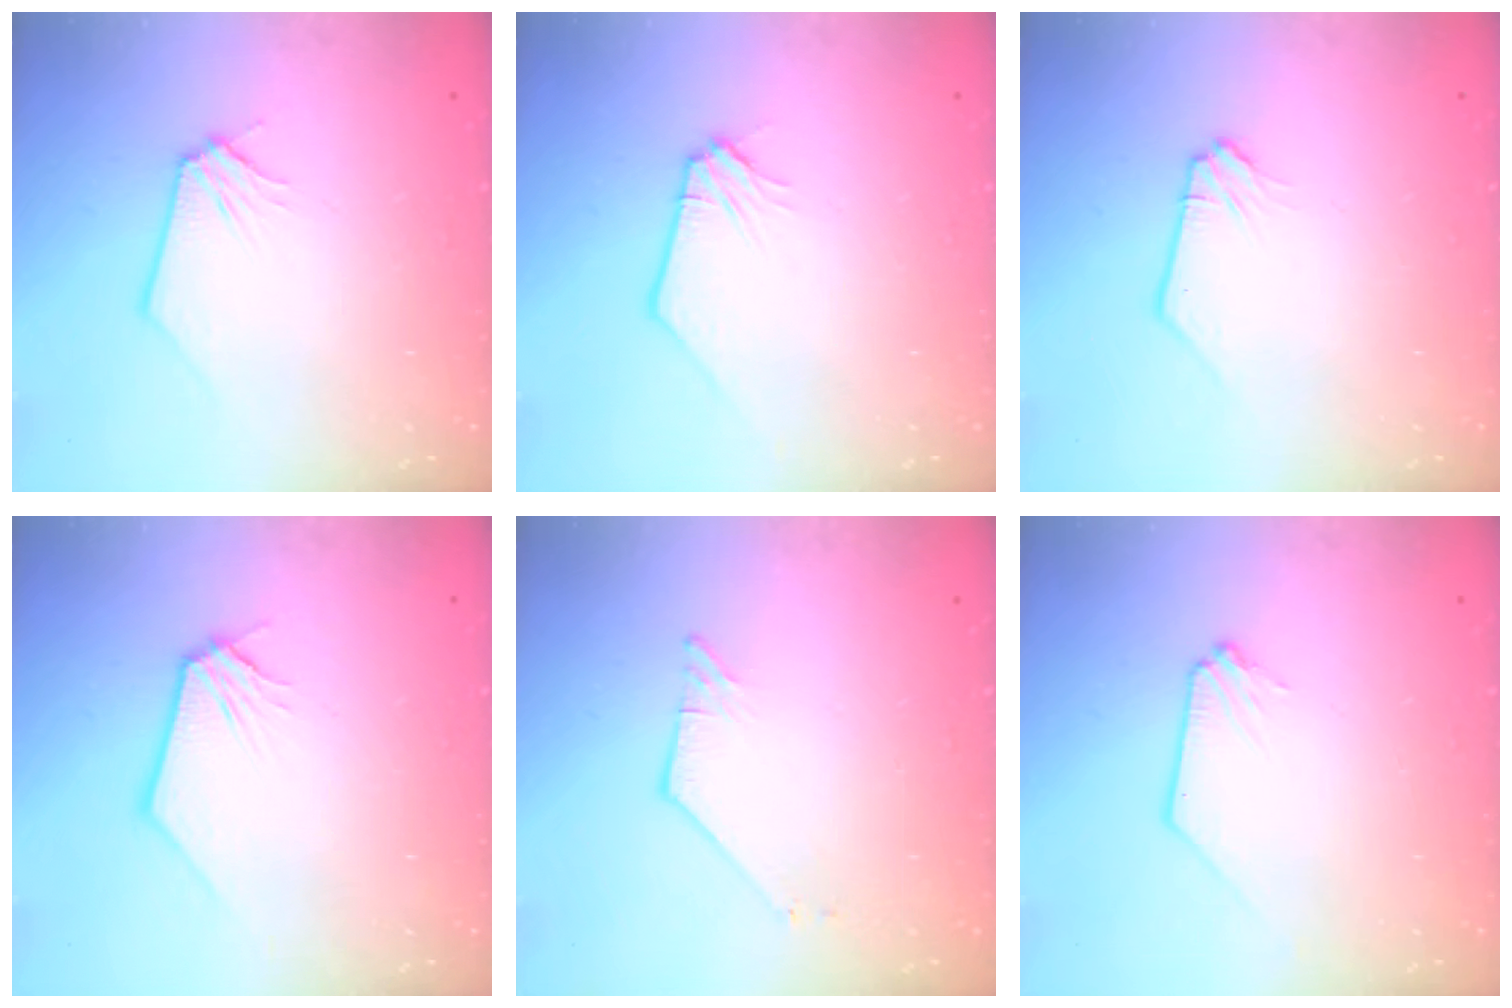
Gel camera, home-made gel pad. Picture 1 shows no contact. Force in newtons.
{"total": 1.2, "press": 1.2, "slide": 0.1}
{"total": 0.0}
{"total": 0.0}
{"total": 2.7, "press": 2.7, "slide": 0.4}
{"total": 0.0}